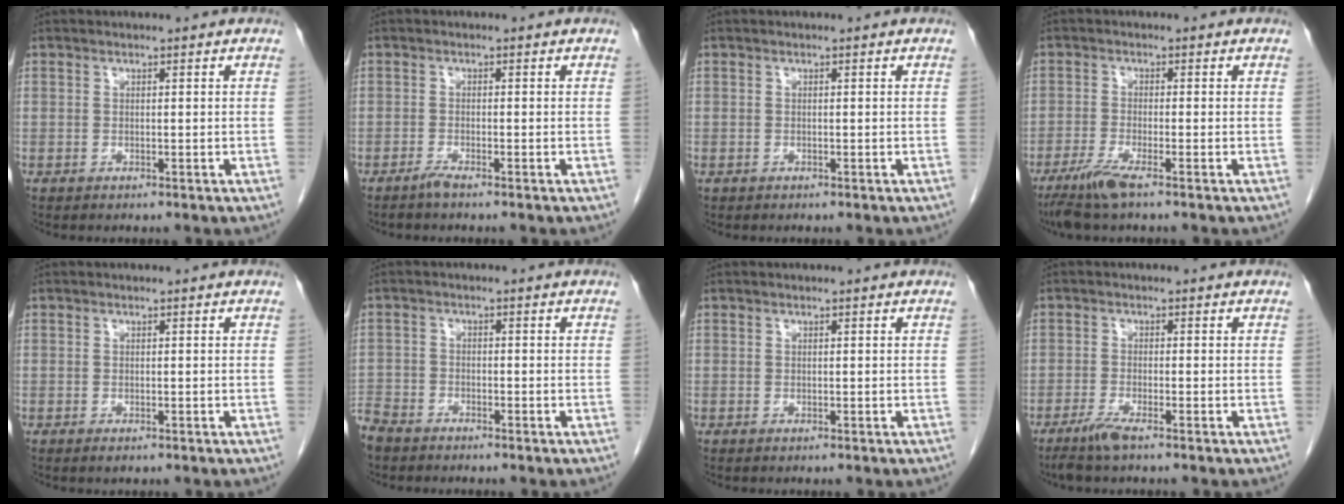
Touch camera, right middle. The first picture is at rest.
{"total": 1.3, "force": [-1.2, -0.2, 0.6], "torque": [-0.018, -0.002, -0.024]}
{"total": 0.0}
{"total": 4.4, "force": [-3.1, 0.0, 3.1], "torque": [-0.070, -0.014, -0.065]}
{"total": 0.7, "force": [-0.5, 0.3, 0.5], "torque": [-0.009, -0.002, -0.004]}
{"total": 5.3, "force": [-4.7, 2.2, 1.2], "torque": [-0.021, -0.008, -0.093]}
{"total": 0.0}
{"total": 3.0, "force": [-2.2, 0.0, 1.9], "torque": [-0.047, -0.007, -0.048]}